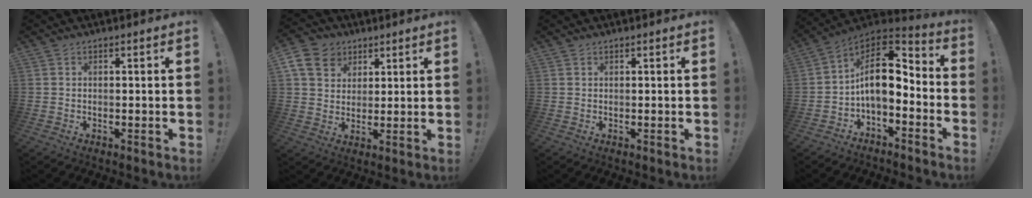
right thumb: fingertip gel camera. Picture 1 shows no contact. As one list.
[{"total": 10.8, "force": [4.9, 8.7, 4.1], "torque": [-0.053, -0.026, 0.099]}, {"total": 0.0}, {"total": 12.7, "force": [0.3, 7.1, 10.5], "torque": [-0.175, -0.001, 0.007]}]